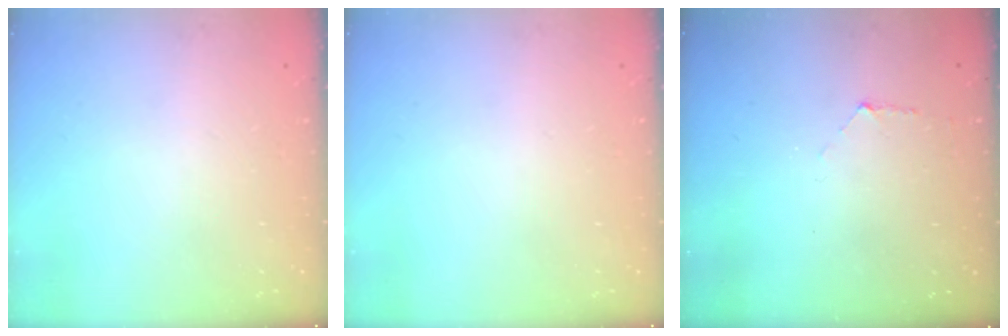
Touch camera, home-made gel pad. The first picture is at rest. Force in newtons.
{"total": 0.0}
{"total": 3.8, "press": 3.8, "slide": 0.4}